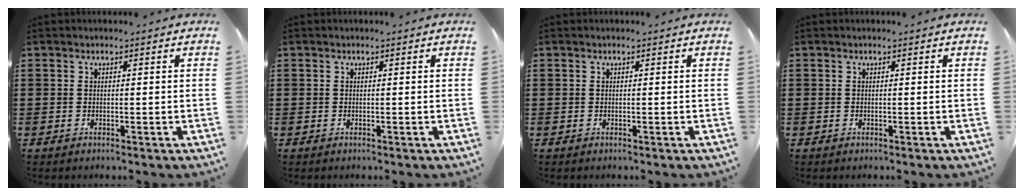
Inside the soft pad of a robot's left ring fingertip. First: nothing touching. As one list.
[{"total": 0.0}, {"total": 0.0}, {"total": 0.0}]